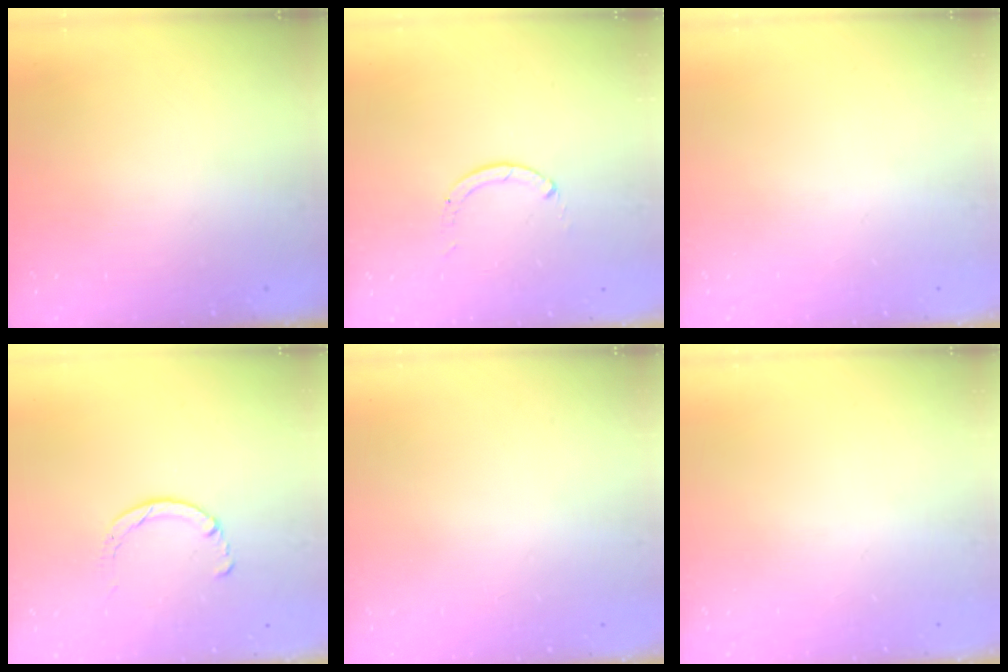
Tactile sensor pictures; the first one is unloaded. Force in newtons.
{"total": 0.0}
{"total": 0.0}
{"total": 2.9, "press": 2.8, "slide": 0.4}
{"total": 2.6, "press": 2.6, "slide": 0.2}
{"total": 0.0}